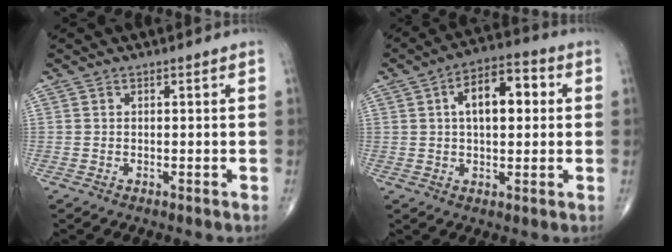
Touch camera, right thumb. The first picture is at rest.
{"total": 10.7, "force": [2.1, 5.5, 8.9], "torque": [-0.122, 0.021, 0.024]}